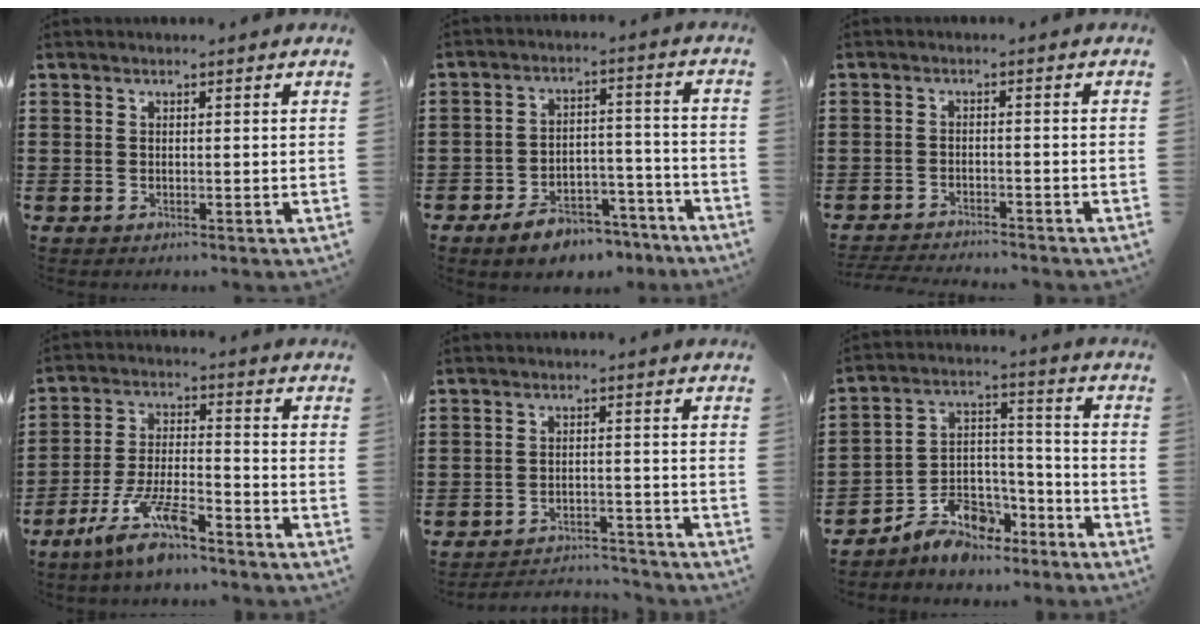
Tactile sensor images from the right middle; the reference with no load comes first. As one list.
[{"total": 6.3, "force": [-5.6, 2.1, 2.0], "torque": [-0.028, 0.025, -0.106]}, {"total": 2.7, "force": [-2.7, 0.1, 0.1], "torque": [-0.005, -0.001, -0.058]}, {"total": 9.5, "force": [-7.0, 1.6, 6.2], "torque": [-0.135, -0.005, -0.137]}, {"total": 3.5, "force": [-3.5, 0.4, 0.1], "torque": [-0.007, 0.003, -0.074]}, {"total": 8.4, "force": [-7.4, 3.5, 1.6], "torque": [-0.017, 0.031, -0.140]}]